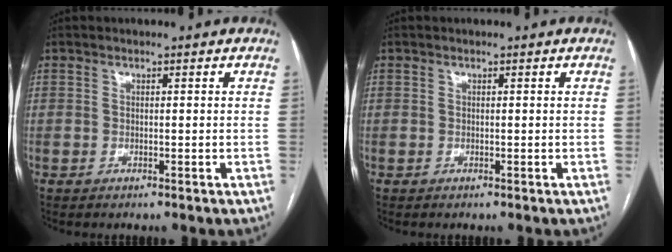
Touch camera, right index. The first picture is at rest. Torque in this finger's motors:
{"motor_torque": [0.26, 0.05, 0.04, 0.01]}